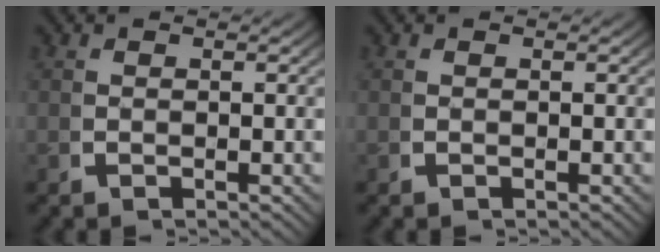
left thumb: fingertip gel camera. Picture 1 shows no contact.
{"total": 0.0}